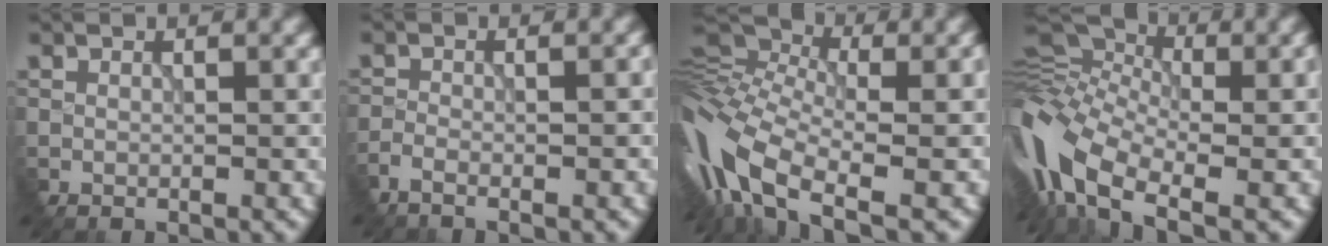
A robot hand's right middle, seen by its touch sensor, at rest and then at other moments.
{"total": 2.1, "force": [-1.4, 0.4, 1.5], "torque": [-0.017, 0.004, -0.030]}
{"total": 12.2, "force": [-5.0, 5.1, 9.9], "torque": [-0.233, 0.004, -0.093]}
{"total": 11.3, "force": [-4.2, 5.7, 8.8], "torque": [-0.200, 0.004, -0.087]}